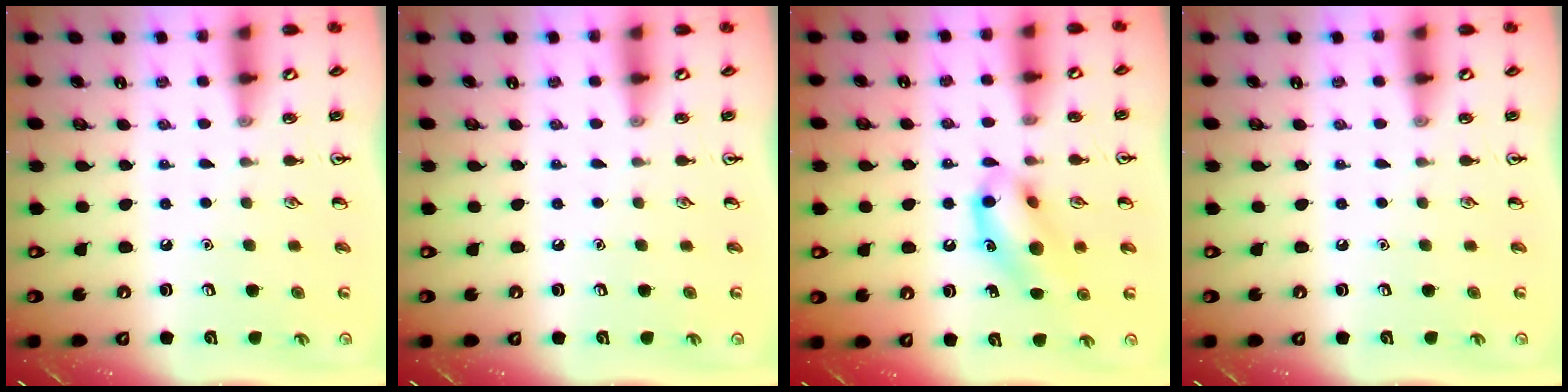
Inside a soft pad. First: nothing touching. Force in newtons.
{"total": 0.0}
{"total": 12.6, "press": 12.4, "slide": 2.4}
{"total": 0.0}